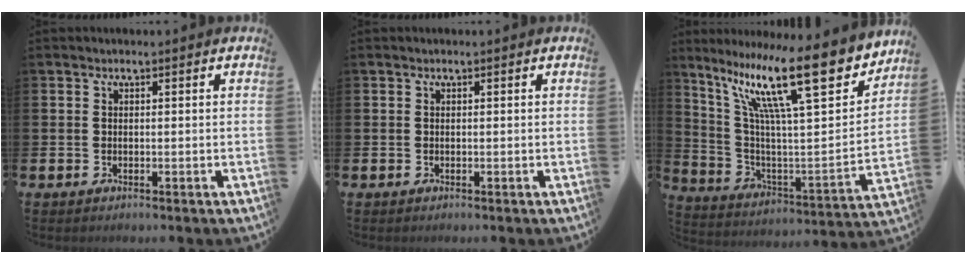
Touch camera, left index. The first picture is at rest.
{"total": 0.0}
{"total": 19.0, "force": [12.2, 4.3, 13.9], "torque": [-0.268, -0.069, 0.195]}